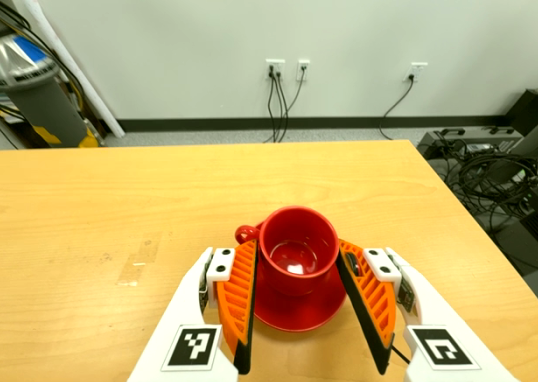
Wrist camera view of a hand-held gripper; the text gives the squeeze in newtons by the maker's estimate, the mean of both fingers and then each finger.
{"total": 1.4, "left": 1.1, "right": 1.6}